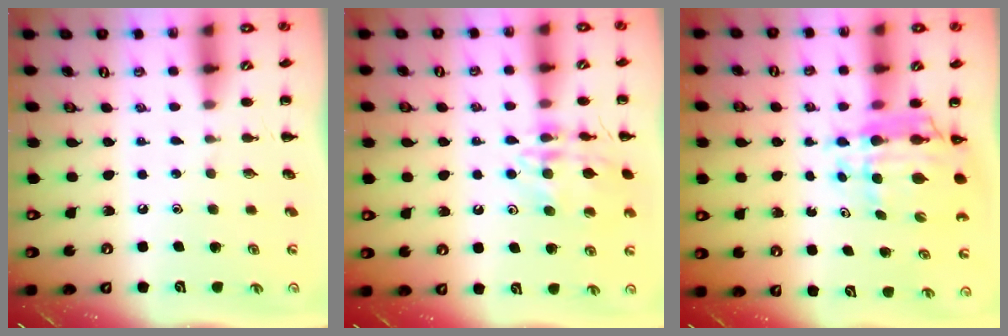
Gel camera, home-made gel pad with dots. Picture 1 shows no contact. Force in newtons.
{"total": 14.0, "press": 13.9, "slide": 1.3}
{"total": 9.1, "press": 8.4, "slide": 3.5}